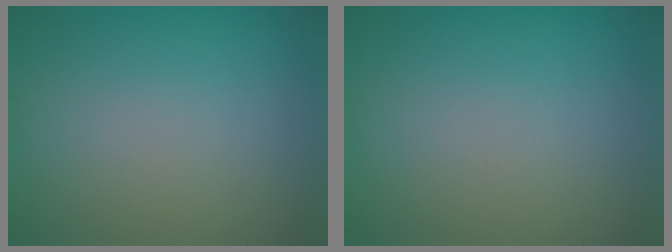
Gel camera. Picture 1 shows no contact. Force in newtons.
{"total": 0.0}